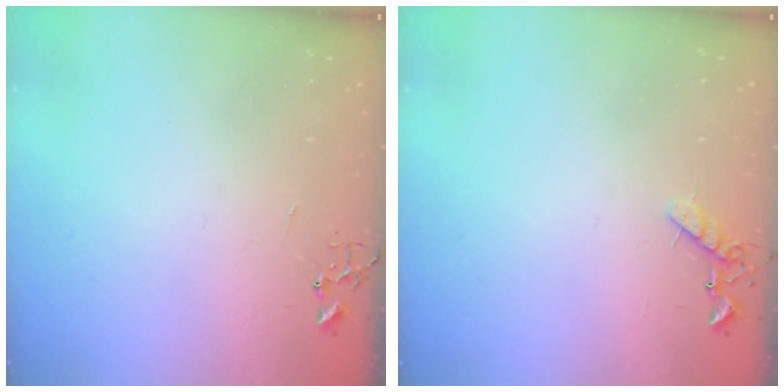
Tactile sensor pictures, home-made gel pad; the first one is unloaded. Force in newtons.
{"total": 6.3, "press": 6.2, "slide": 0.9}